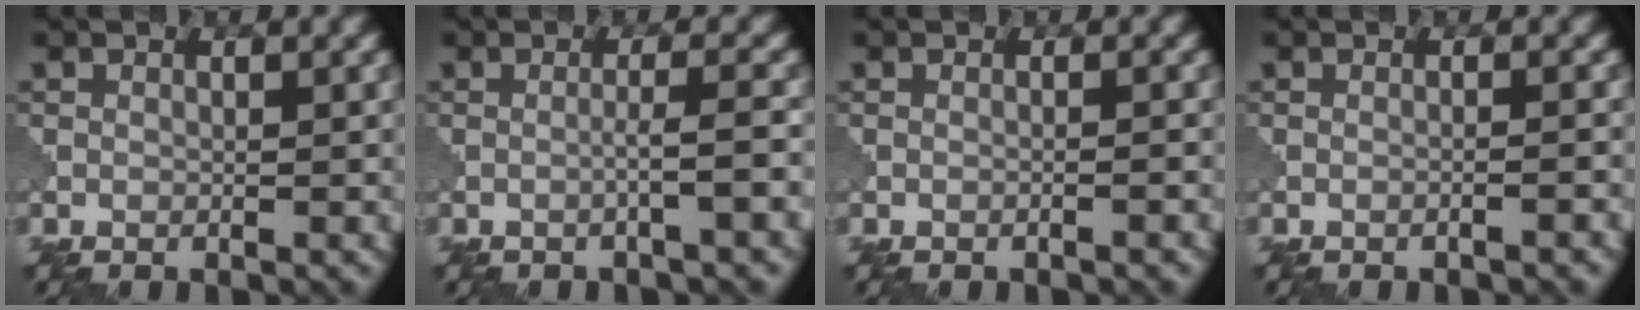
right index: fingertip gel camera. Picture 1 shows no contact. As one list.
[{"total": 2.1, "force": [-0.7, 0.2, 2.0], "torque": [-0.026, 0.012, -0.023]}, {"total": 0.7, "force": [-0.4, 0.2, 0.6], "torque": [-0.008, -0.001, -0.020]}, {"total": 1.1, "force": [-0.5, 0.3, 0.9], "torque": [-0.008, 0.003, -0.025]}]